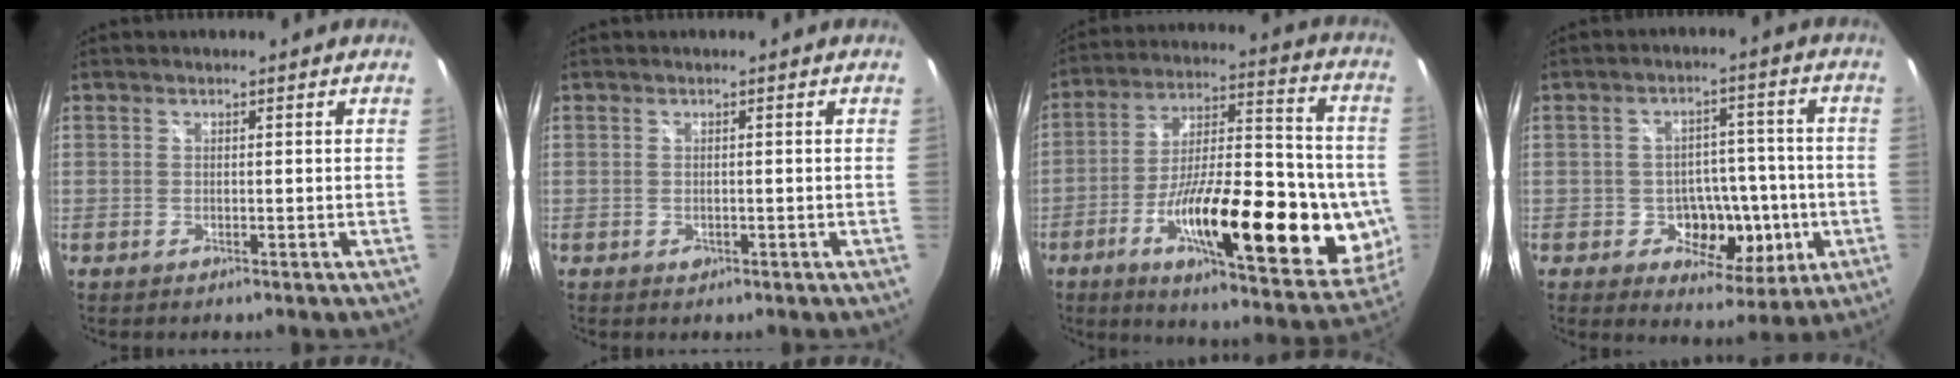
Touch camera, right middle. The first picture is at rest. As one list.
[{"total": 0.8, "force": [-0.3, 0.7, 0.3], "torque": [-0.003, -0.004, -0.006]}, {"total": 28.4, "force": [-7.9, 9.1, 25.7], "torque": [-0.392, -0.013, -0.110]}, {"total": 11.0, "force": [-2.8, 8.3, 6.7], "torque": [-0.108, 0.003, -0.030]}]